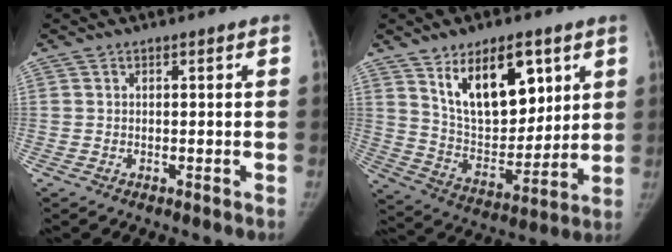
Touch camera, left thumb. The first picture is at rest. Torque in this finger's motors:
{"motor_torque": [0.31, 0.47, 0.54, 0.31, 0.29]}